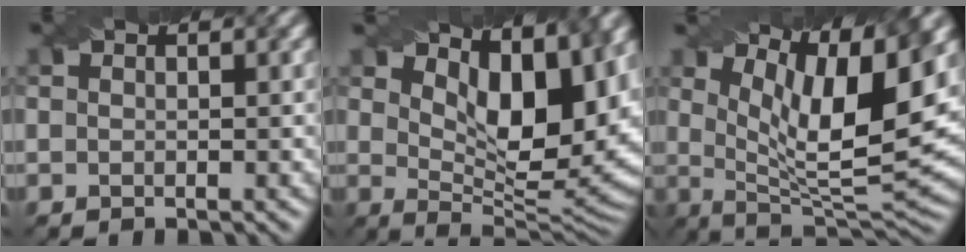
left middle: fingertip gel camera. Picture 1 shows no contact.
{"total": 10.2, "force": [4.5, 4.4, 8.1], "torque": [-0.133, 0.000, 0.079]}
{"total": 11.2, "force": [4.5, 3.1, 9.8], "torque": [-0.151, -0.007, 0.077]}